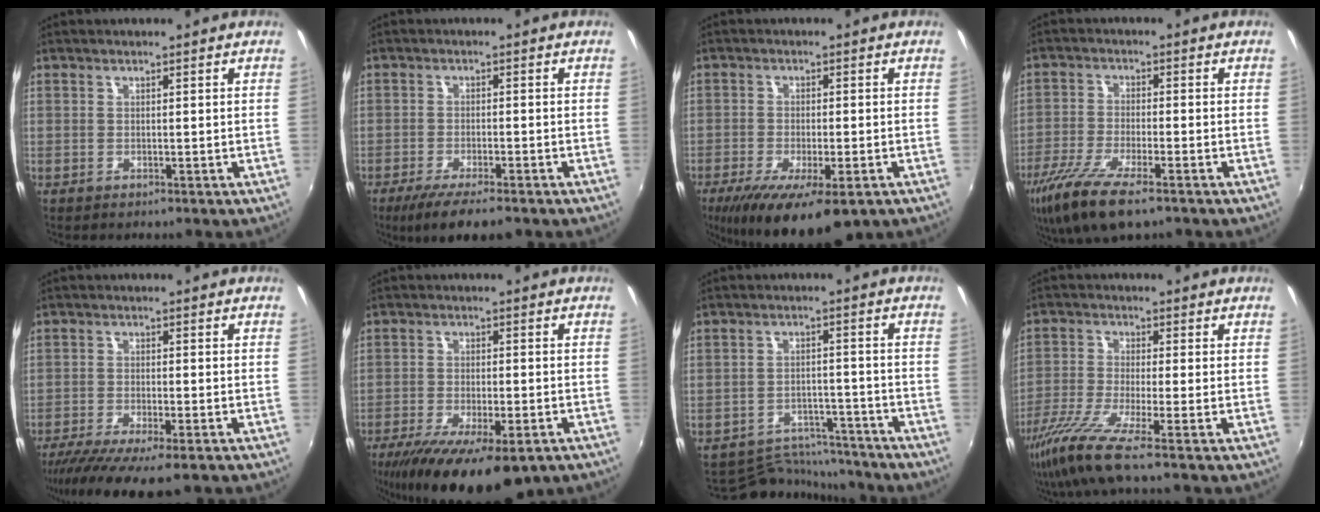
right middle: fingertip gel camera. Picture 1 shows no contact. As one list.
[{"total": 7.7, "force": [-5.7, 1.6, 5.0], "torque": [-0.112, -0.024, -0.098]}, {"total": 14.2, "force": [-8.6, 4.5, 10.3], "torque": [-0.200, -0.047, -0.133]}, {"total": 11.5, "force": [-7.6, 3.1, 8.1], "torque": [-0.185, -0.037, -0.146]}, {"total": 10.6, "force": [-8.0, 1.5, 6.7], "torque": [-0.144, -0.045, -0.135]}, {"total": 18.1, "force": [-11.8, 5.9, 12.3], "torque": [-0.238, -0.061, -0.178]}, {"total": 9.3, "force": [-8.9, 2.7, 0.2], "torque": [-0.017, 0.014, -0.132]}, {"total": 8.2, "force": [-5.8, -0.8, 5.7], "torque": [-0.132, -0.026, -0.116]}]